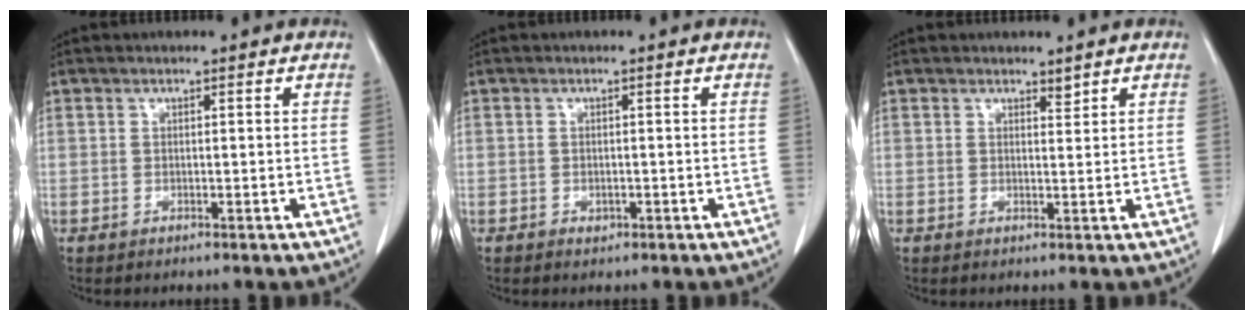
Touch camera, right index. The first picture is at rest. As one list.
[{"total": 0.9, "force": [-0.5, 0.7, 0.3], "torque": [-0.006, 0.002, -0.003]}, {"total": 1.0, "force": [0.9, 0.3, 0.3], "torque": [-0.009, -0.007, 0.015]}]